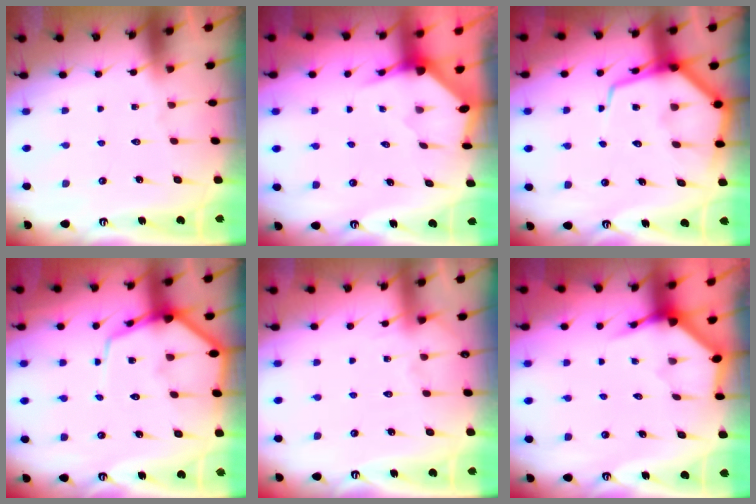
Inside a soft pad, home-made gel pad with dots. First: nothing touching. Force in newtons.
{"total": 3.5, "press": 3.4, "slide": 0.3}
{"total": 10.3, "press": 10.3, "slide": 1.1}
{"total": 10.0, "press": 10.0, "slide": 0.8}
{"total": 2.9, "press": 2.9, "slide": 0.4}
{"total": 3.9, "press": 3.9, "slide": 0.3}